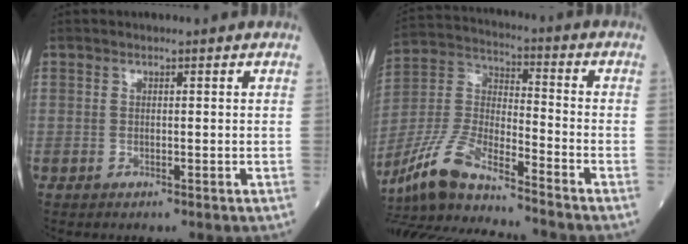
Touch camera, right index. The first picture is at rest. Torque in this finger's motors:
{"motor_torque": [0.12, -0.16, 0.41, 0.19]}